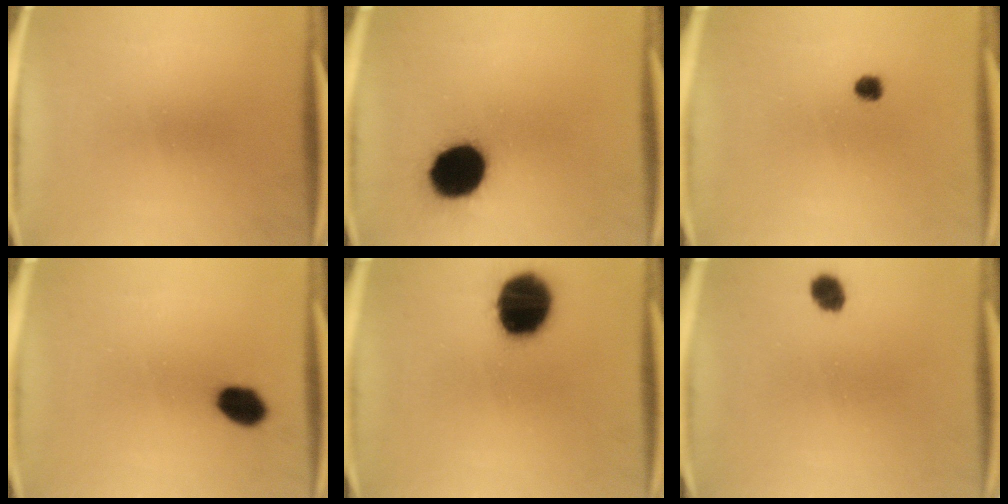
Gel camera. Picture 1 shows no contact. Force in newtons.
{"total": 16.4}
{"total": 2.0}
{"total": 5.9}
{"total": 18.1}
{"total": 3.4}